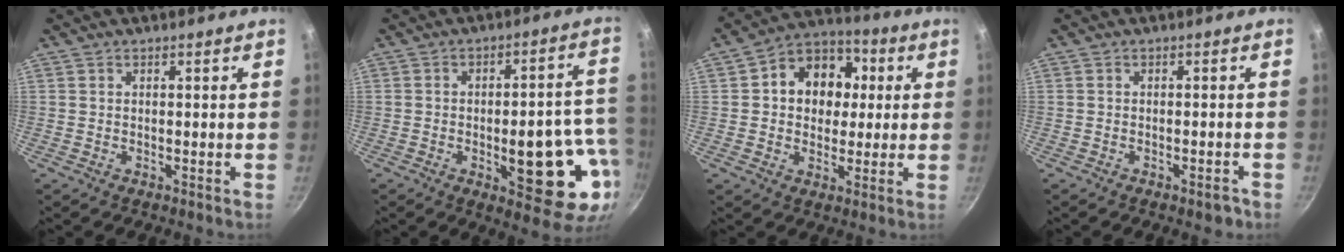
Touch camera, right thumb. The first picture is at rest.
{"total": 18.1, "force": [-4.9, 7.1, 15.9], "torque": [-0.160, 0.029, -0.061]}
{"total": 13.4, "force": [2.2, 10.7, 7.7], "torque": [-0.077, 0.017, 0.019]}
{"total": 2.4, "force": [-1.5, 1.0, 1.6], "torque": [-0.017, 0.016, -0.012]}